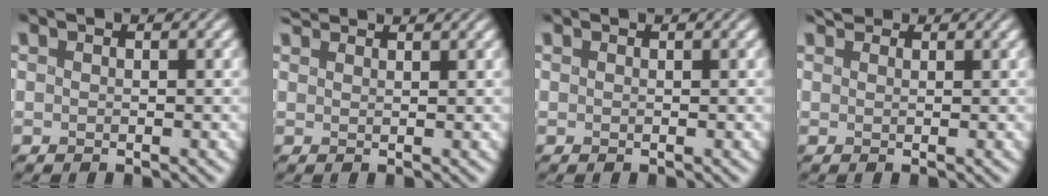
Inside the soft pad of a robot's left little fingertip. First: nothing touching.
{"total": 2.3, "force": [2.2, 0.3, 0.6], "torque": [-0.011, 0.010, 0.037]}
{"total": 0.0}
{"total": 1.8, "force": [1.5, 0.8, 0.5], "torque": [-0.012, 0.003, 0.032]}